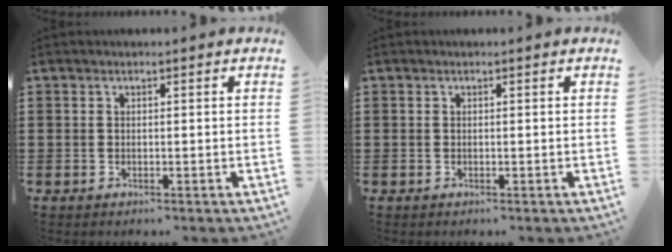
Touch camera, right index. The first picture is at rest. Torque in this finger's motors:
{"motor_torque": [-0.89, 1.25, 0.00, 0.00]}